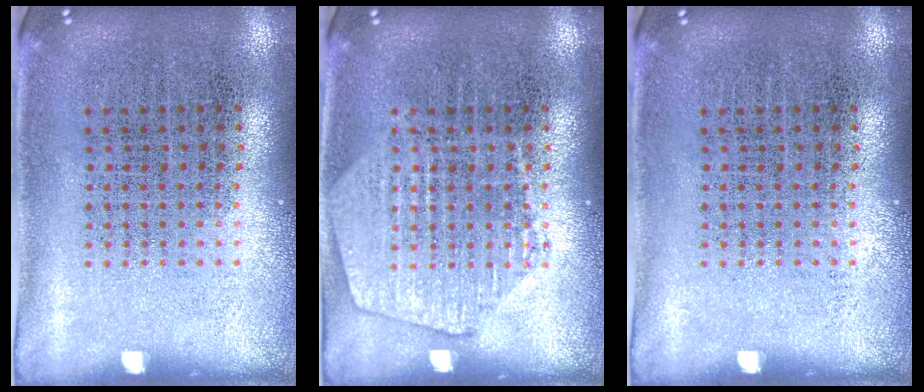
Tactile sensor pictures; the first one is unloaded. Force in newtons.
{"total": 2.0, "press": 2.0, "slide": 0.3}
{"total": 0.0}